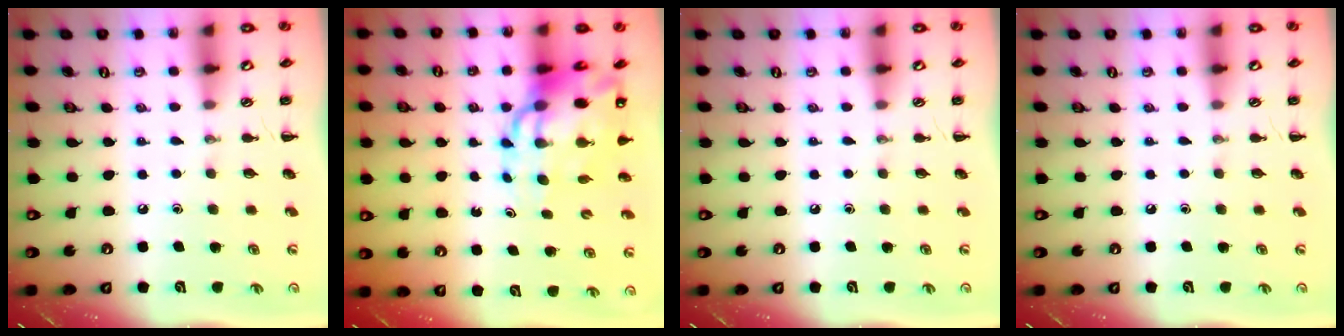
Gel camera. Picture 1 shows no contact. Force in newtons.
{"total": 13.6, "press": 13.0, "slide": 3.8}
{"total": 0.0}
{"total": 0.0}